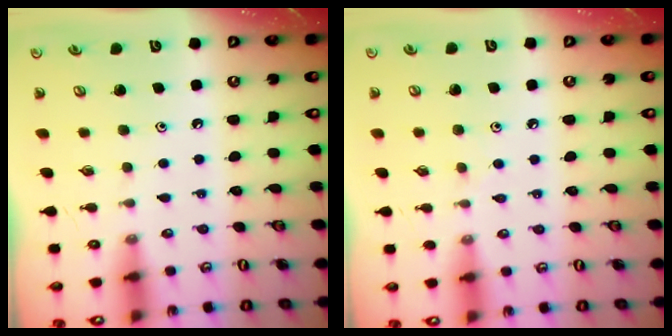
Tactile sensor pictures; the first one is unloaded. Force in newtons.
{"total": 4.2, "press": 4.2, "slide": 0.6}